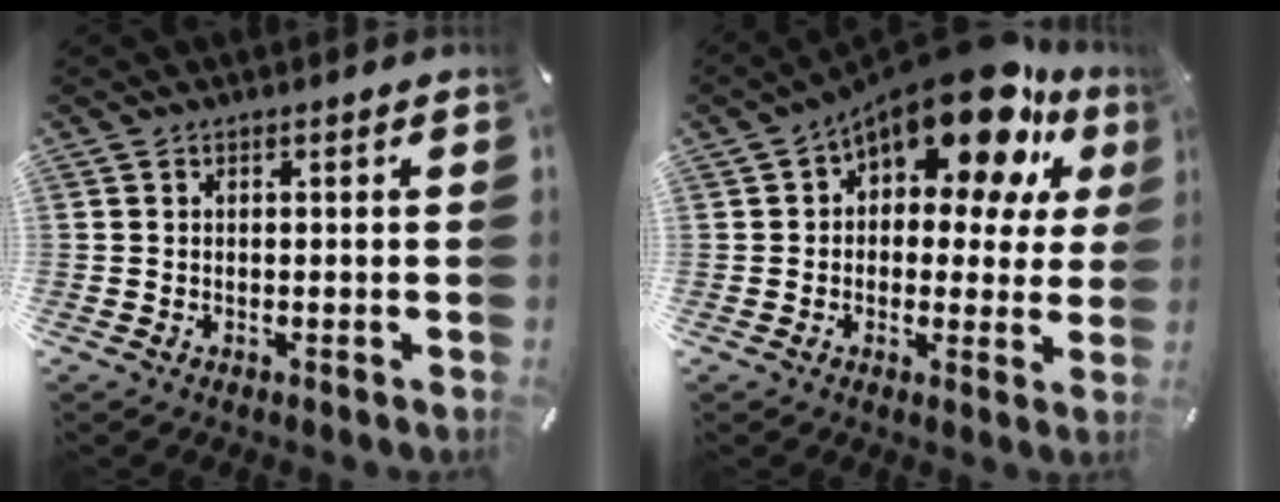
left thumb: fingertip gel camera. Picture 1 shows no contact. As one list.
[{"total": 17.6, "force": [11.8, 7.5, 10.7], "torque": [-0.161, -0.085, 0.198]}]